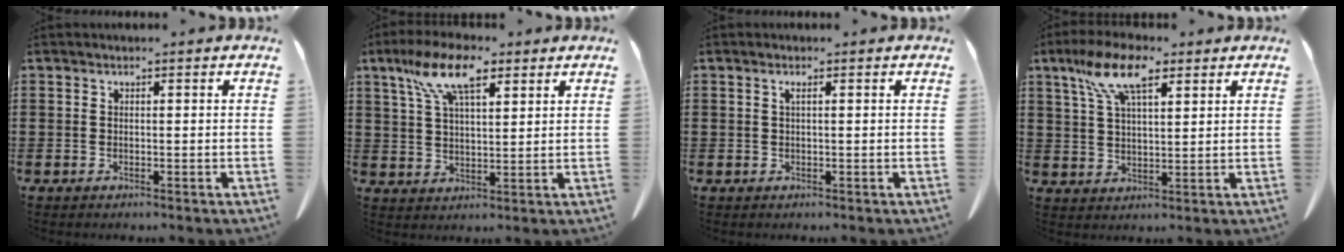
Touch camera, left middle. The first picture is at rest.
{"total": 10.0, "force": [6.0, 3.6, 7.1], "torque": [-0.154, 0.005, 0.109]}
{"total": 0.8, "force": [0.2, 0.2, 0.8], "torque": [-0.017, 0.001, 0.004]}
{"total": 9.3, "force": [5.6, 3.3, 6.7], "torque": [-0.146, 0.005, 0.101]}